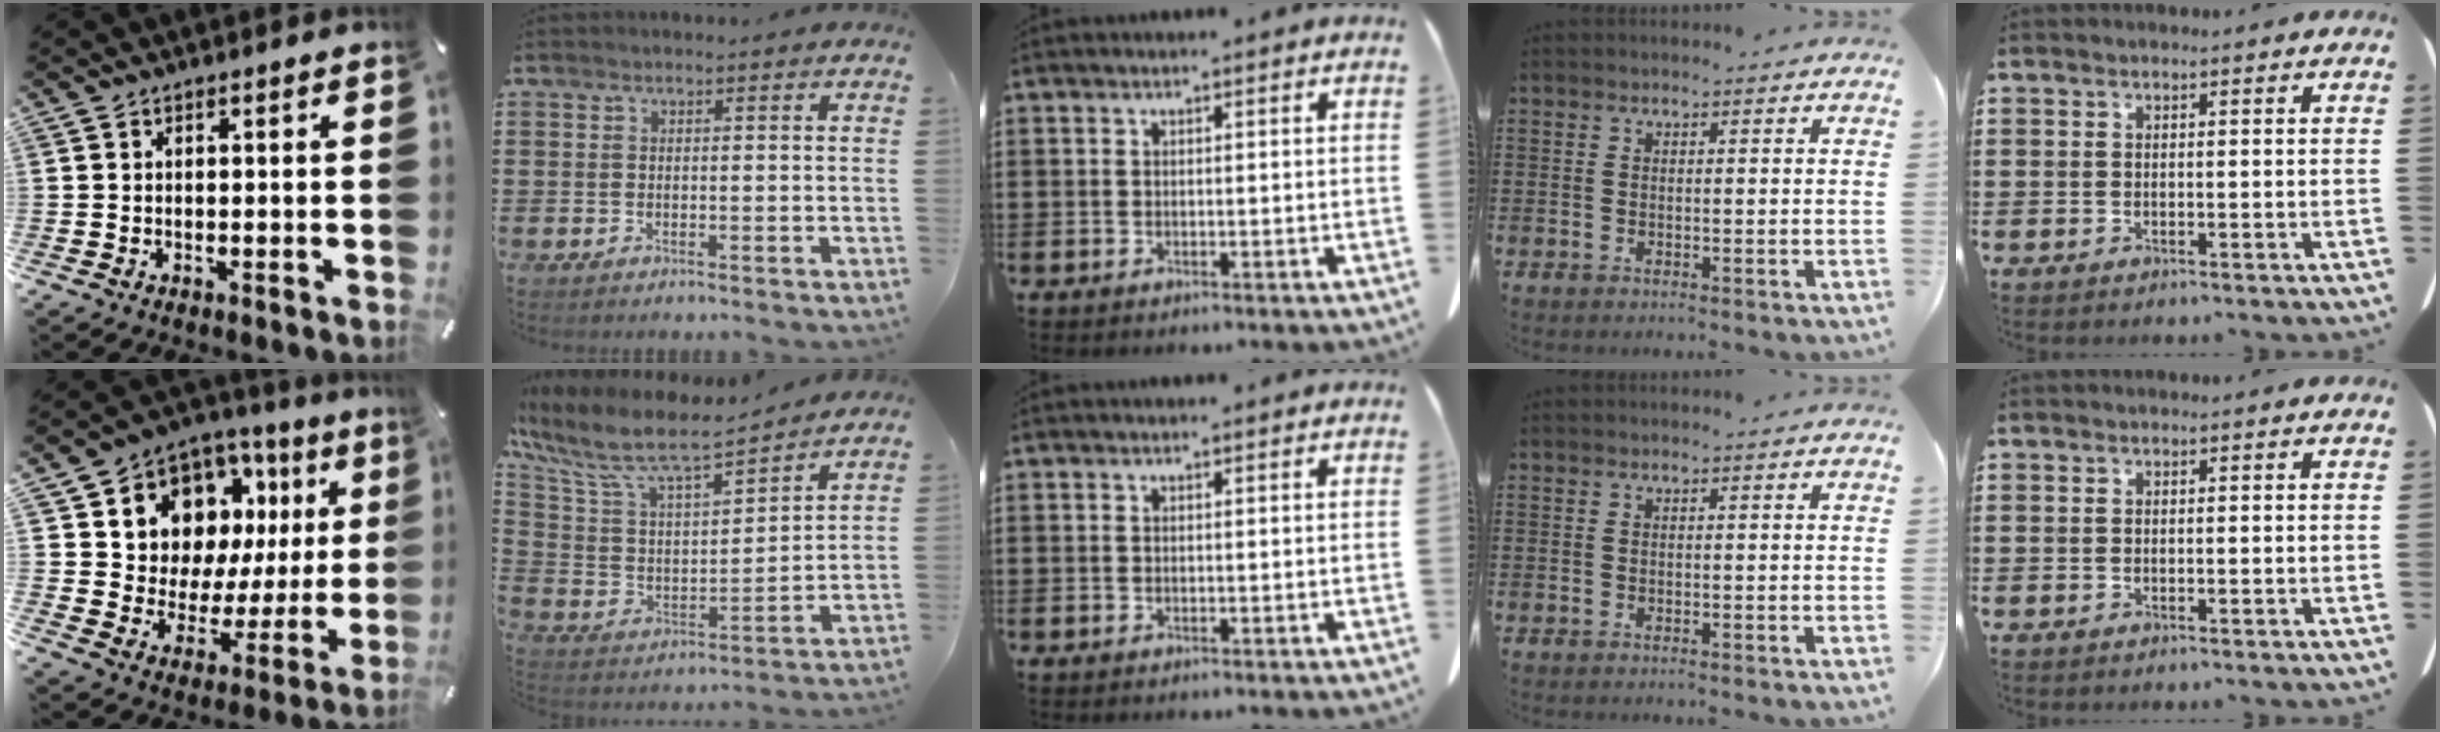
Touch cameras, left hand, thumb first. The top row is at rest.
{"thumb": {"total": 11.2, "force": [6.7, 8.4, 3.3], "torque": [-0.061, -0.067, 0.121]}, "index": {"total": 9.2, "force": [7.2, 2.2, 5.3], "torque": [-0.131, -0.043, 0.120]}}